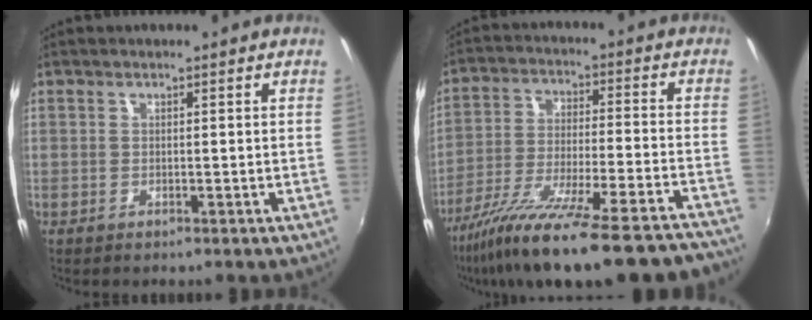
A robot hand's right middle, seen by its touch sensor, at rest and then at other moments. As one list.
[{"total": 26.9, "force": [-22.7, 3.9, 14.0], "torque": [-0.241, -0.072, -0.338]}]